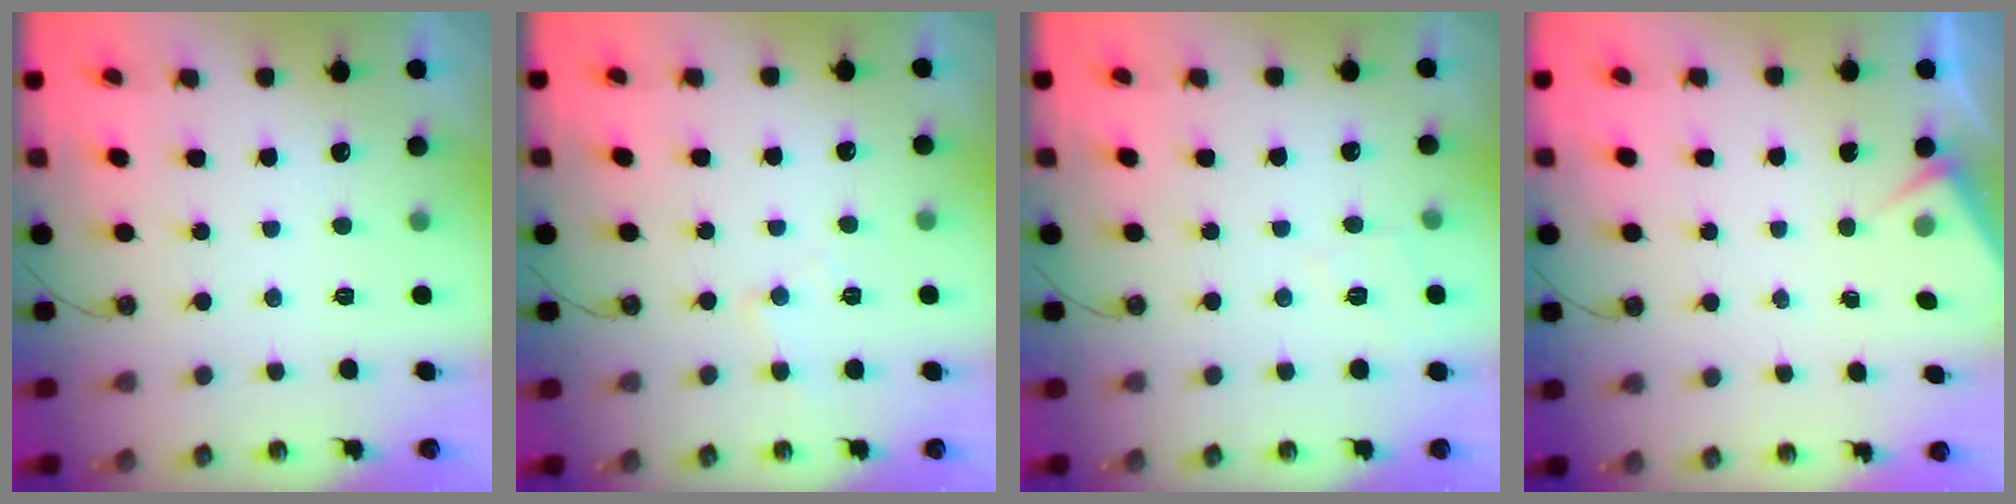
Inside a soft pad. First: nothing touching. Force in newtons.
{"total": 5.6, "press": 5.6, "slide": 0.8}
{"total": 4.0, "press": 3.9, "slide": 0.5}
{"total": 2.8, "press": 2.7, "slide": 0.4}